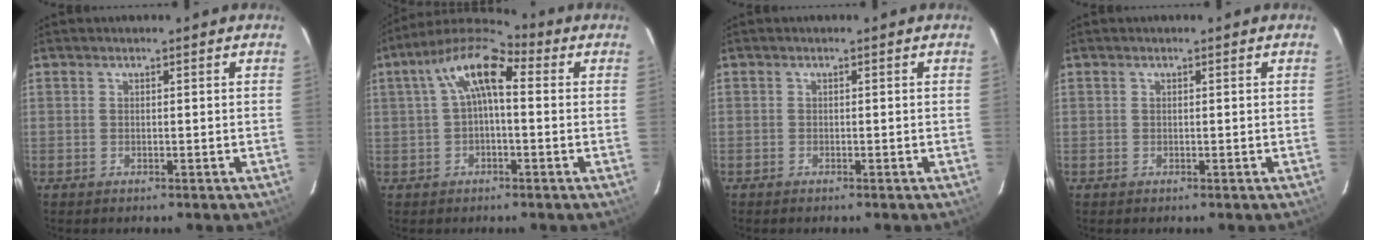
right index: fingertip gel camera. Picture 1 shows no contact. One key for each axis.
{"total": 9.9, "fx": 1.8, "fy": 4.1, "fz": 8.8, "tx": -0.169, "ty": 0.035, "tz": 0.025}
{"total": 0.8, "fx": -0.7, "fy": 0.5, "fz": 0.0, "tx": -0.004, "ty": 0.001, "tz": -0.013}
{"total": 0.0}